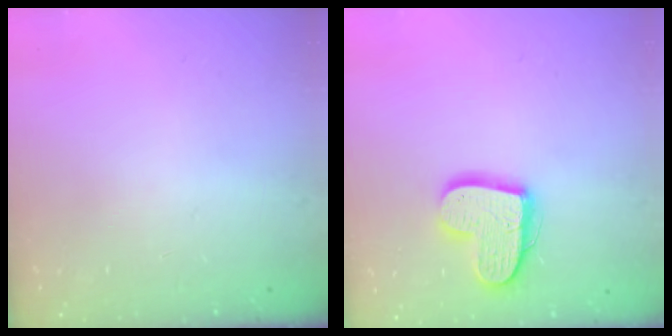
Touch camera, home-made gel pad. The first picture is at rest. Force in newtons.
{"total": 15.4, "press": 15.4, "slide": 1.2}